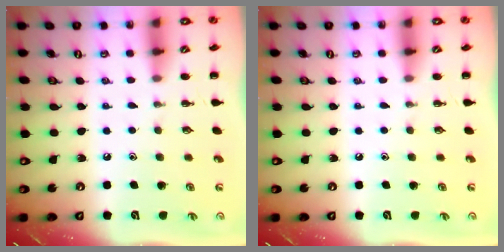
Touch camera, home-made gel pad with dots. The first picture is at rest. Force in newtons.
{"total": 0.0}